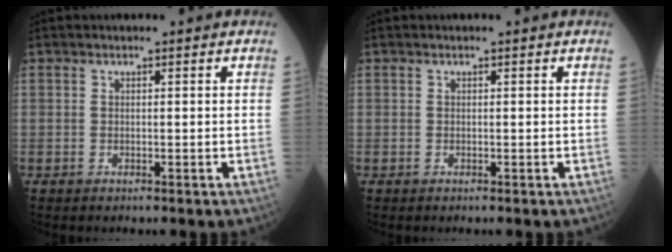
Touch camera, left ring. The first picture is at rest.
{"total": 0.0}